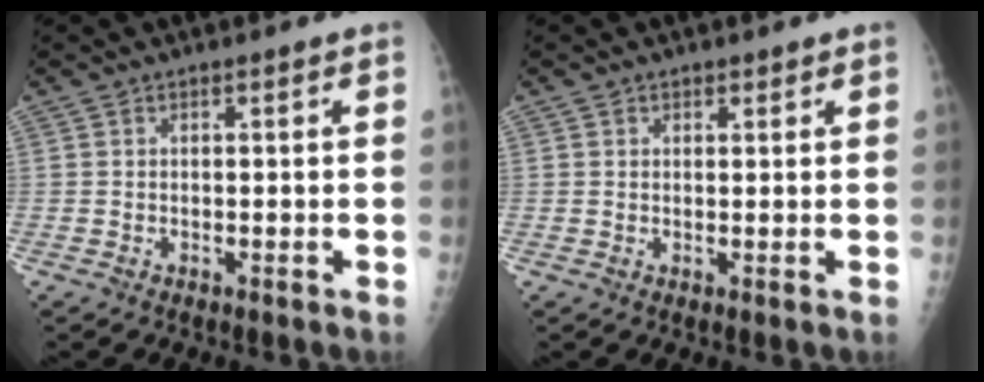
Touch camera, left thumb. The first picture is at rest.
{"total": 1.5, "force": [0.9, 1.2, -0.1], "torque": [0.023, -0.003, 0.005]}